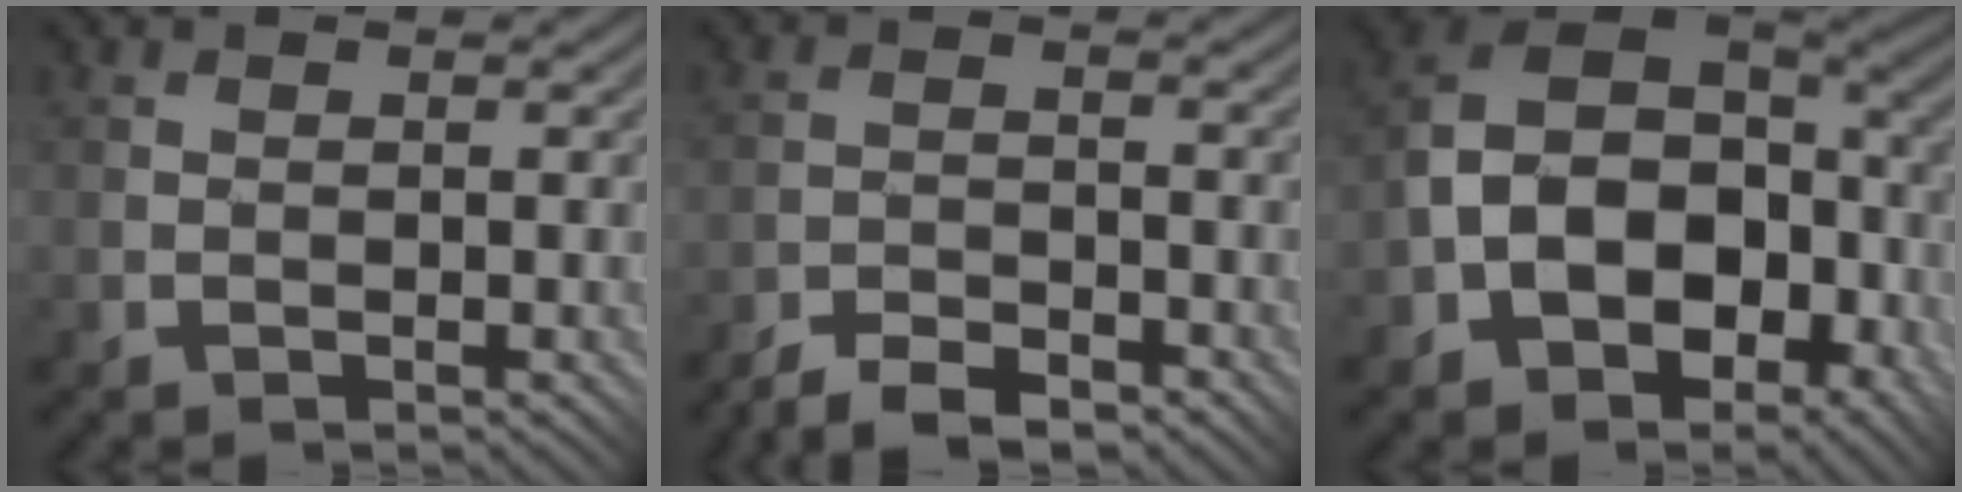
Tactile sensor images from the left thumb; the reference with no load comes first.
{"total": 4.6, "force": [-4.2, 1.0, 1.8], "torque": [-0.025, 0.006, -0.081]}
{"total": 14.2, "force": [-2.9, 9.6, 10.1], "torque": [-0.203, -0.024, -0.036]}